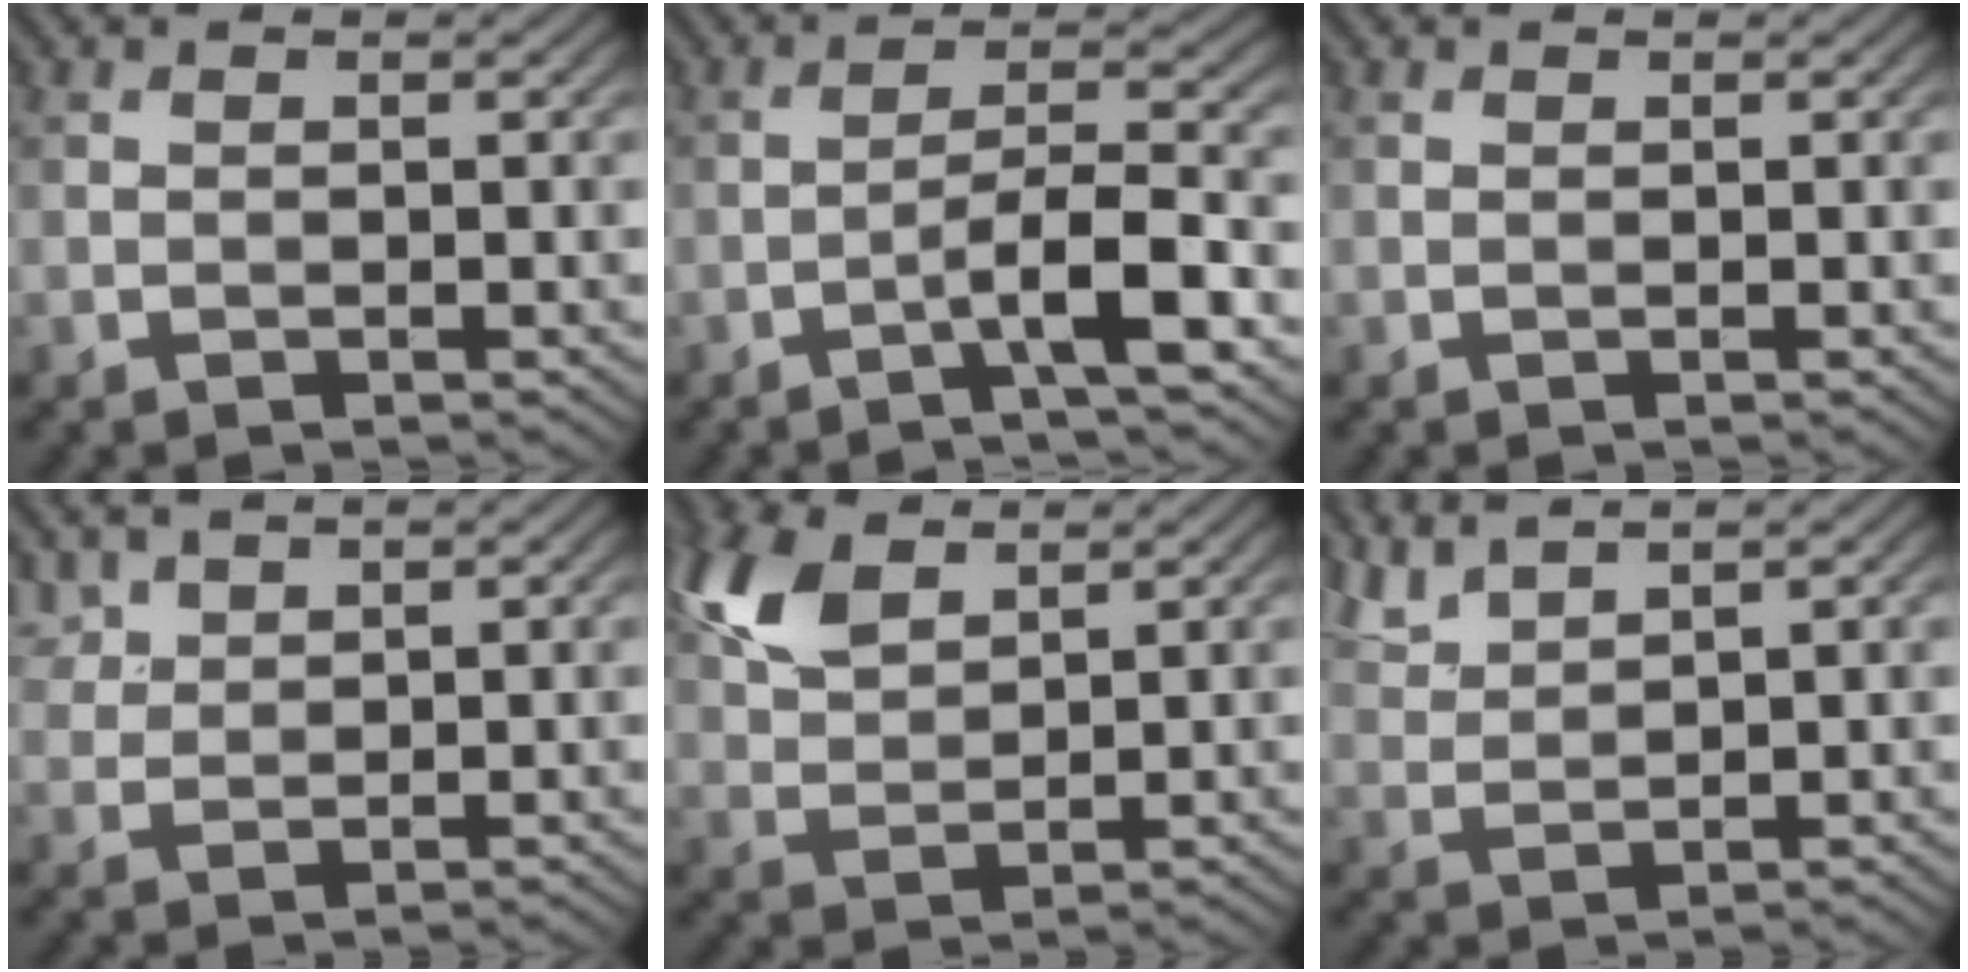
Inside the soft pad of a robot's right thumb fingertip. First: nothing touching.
{"total": 6.4, "force": [-3.3, 0.8, 5.4], "torque": [-0.087, 0.017, -0.070]}
{"total": 0.0}
{"total": 3.3, "force": [2.4, 1.8, 1.4], "torque": [-0.039, 0.004, 0.055]}
{"total": 7.4, "force": [4.2, 3.8, 4.8], "torque": [-0.127, 0.012, 0.088]}
{"total": 4.1, "force": [3.7, 0.6, 1.8], "torque": [-0.048, 0.007, 0.081]}